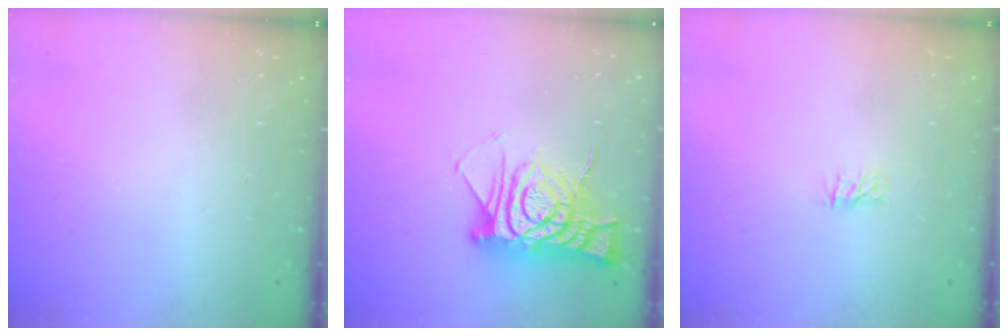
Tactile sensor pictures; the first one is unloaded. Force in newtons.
{"total": 12.5, "press": 12.5, "slide": 1.1}
{"total": 0.0}